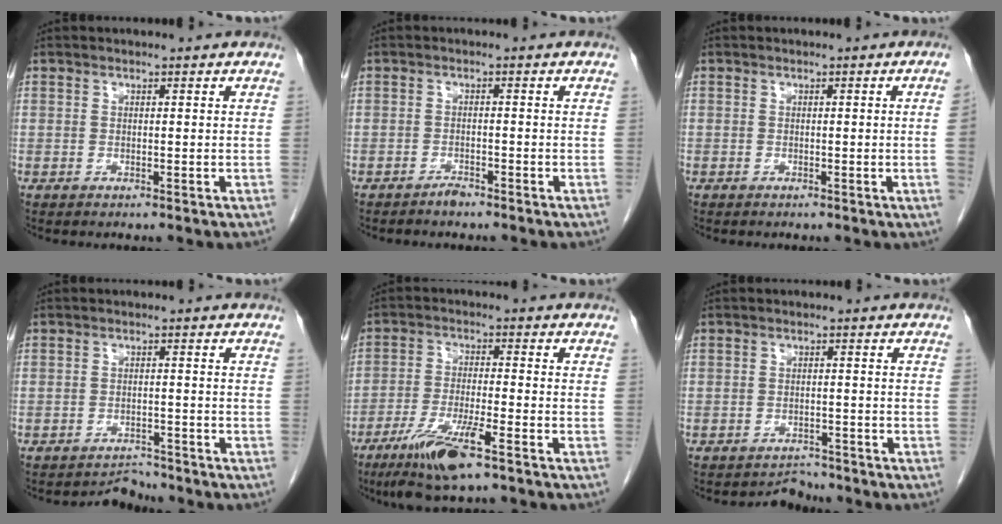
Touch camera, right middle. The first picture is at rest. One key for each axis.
{"total": 1.3, "fx": -1.3, "fy": 0.2, "fz": 0.4, "tx": -0.007, "ty": 0.000, "tz": -0.021}
{"total": 1.8, "fx": -0.3, "fy": -0.8, "fz": 1.6, "tx": -0.016, "ty": -0.001, "tz": -0.004}
{"total": 2.3, "fx": -2.1, "fy": 0.5, "fz": -0.8, "tx": 0.013, "ty": -0.003, "tz": -0.031}
{"total": 9.6, "fx": -6.0, "fy": 0.7, "fz": 7.5, "tx": -0.151, "ty": -0.025, "tz": -0.107}
{"total": 2.2, "fx": -2.0, "fy": 0.7, "fz": -0.7, "tx": 0.009, "ty": -0.001, "tz": -0.029}